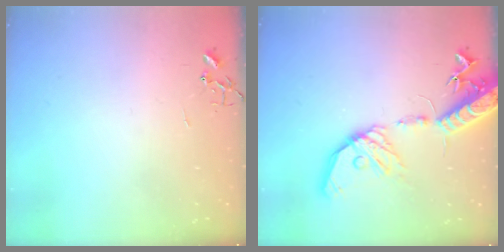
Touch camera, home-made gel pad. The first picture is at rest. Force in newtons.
{"total": 20.1, "press": 19.7, "slide": 3.7}